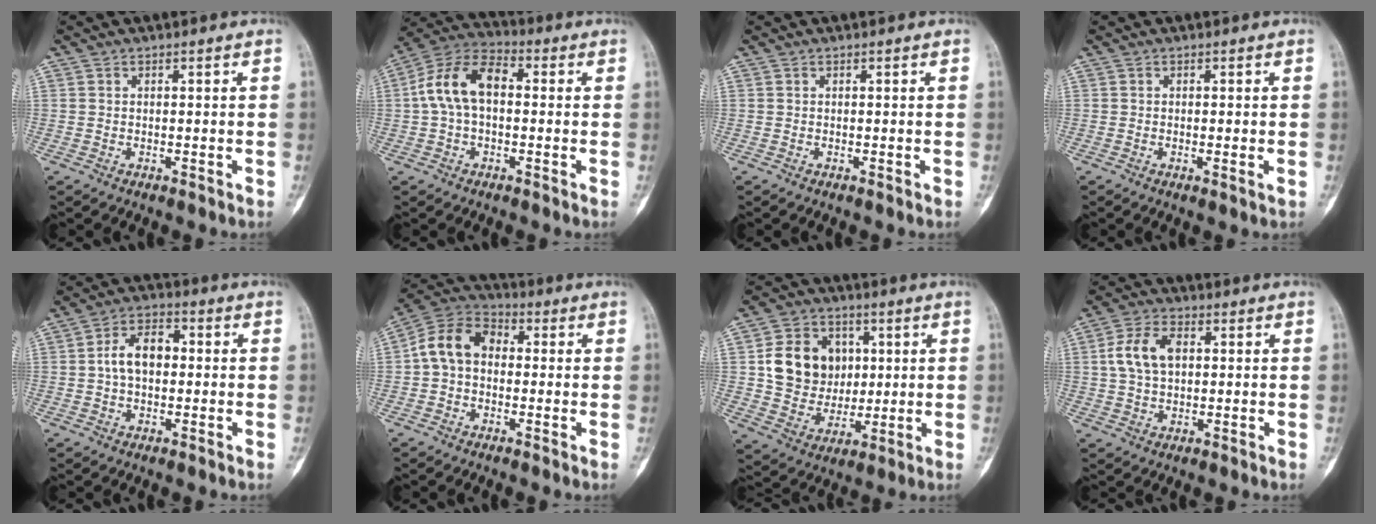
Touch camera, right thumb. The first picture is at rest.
{"total": 11.7, "force": [0.7, 7.1, 9.2], "torque": [-0.173, 0.036, 0.002]}
{"total": 0.0}
{"total": 1.5, "force": [-0.1, 0.2, 1.5], "torque": [-0.023, -0.005, -0.004]}
{"total": 7.7, "force": [0.2, 5.0, 5.9], "torque": [-0.092, 0.024, -0.005]}
{"total": 10.3, "force": [0.2, 7.6, 6.9], "torque": [-0.110, 0.034, -0.012]}
{"total": 13.9, "force": [2.4, 11.9, 6.9], "torque": [-0.078, 0.000, 0.050]}
{"total": 8.4, "force": [1.5, 5.3, 6.4], "torque": [-0.122, 0.013, 0.026]}